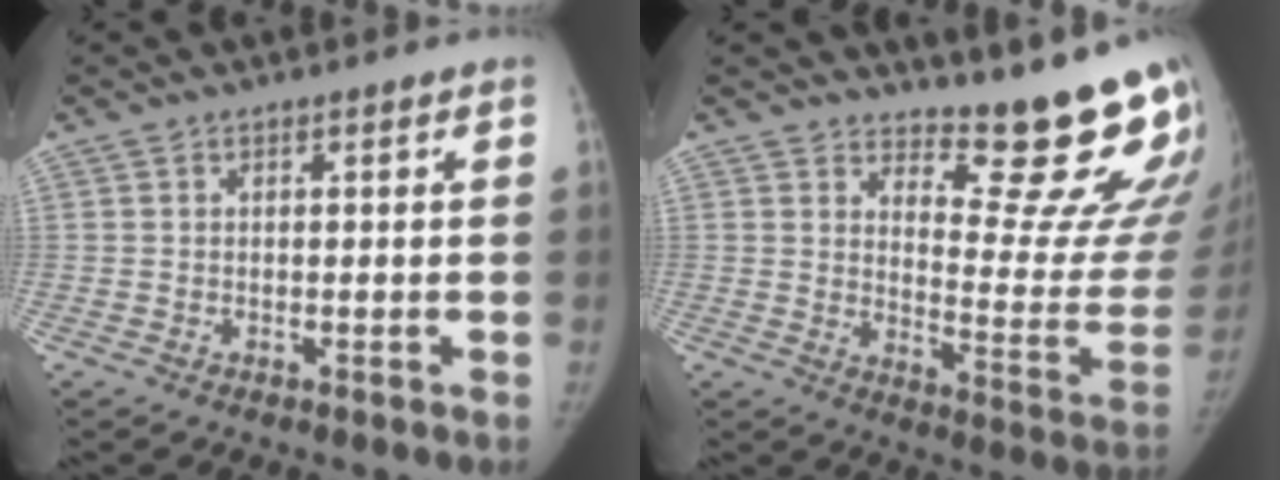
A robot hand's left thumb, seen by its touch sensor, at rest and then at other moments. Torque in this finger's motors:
{"motor_torque": [0.09, 0.10, 0.60, -0.54, 0.00]}